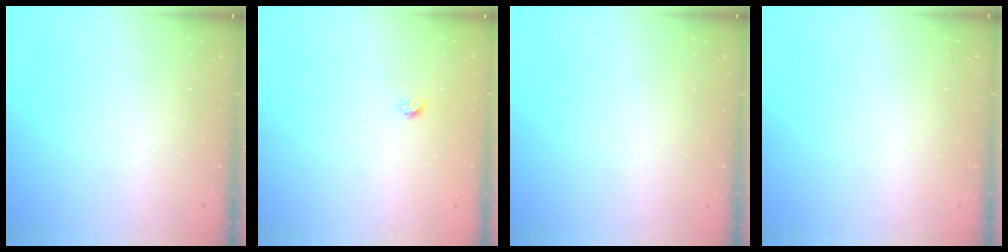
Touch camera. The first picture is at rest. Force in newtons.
{"total": 3.5, "press": 3.4, "slide": 0.4}
{"total": 0.0}
{"total": 0.0}